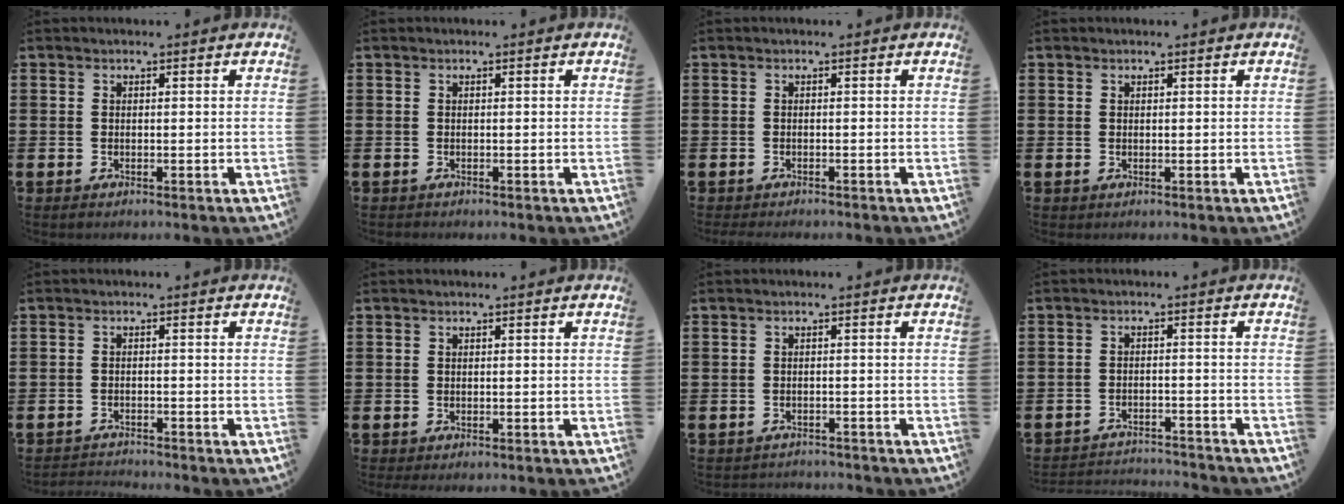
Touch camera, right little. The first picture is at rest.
{"total": 0.0}
{"total": 0.6, "force": [-0.6, -0.1, -0.2], "torque": [0.004, -0.005, -0.010]}
{"total": 0.0}
{"total": 1.7, "force": [-1.7, -0.1, -0.1], "torque": [-0.002, 0.002, -0.037]}
{"total": 0.0}
{"total": 1.1, "force": [-1.0, -0.1, -0.4], "torque": [0.005, 0.001, -0.022]}
{"total": 2.5, "force": [-2.5, -0.1, -0.4], "torque": [0.001, 0.000, -0.054]}